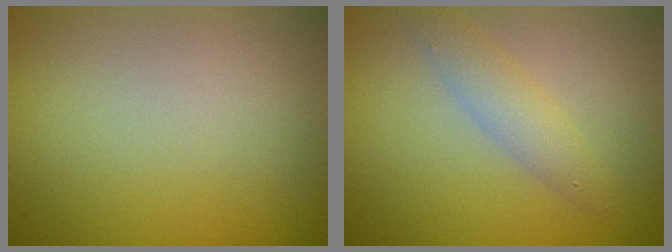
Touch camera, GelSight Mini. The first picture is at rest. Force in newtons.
{"total": 2.3, "press": 2.3, "slide": 0.1}